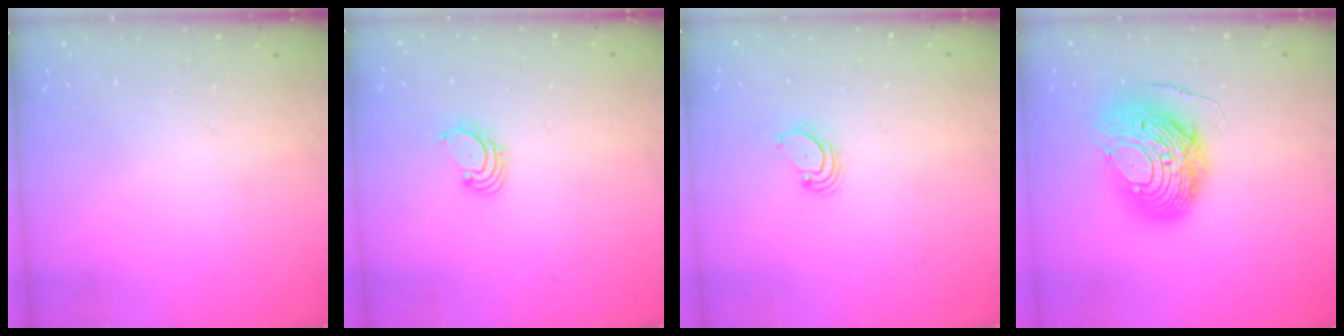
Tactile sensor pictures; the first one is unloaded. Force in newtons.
{"total": 1.6, "press": 1.6, "slide": 0.2}
{"total": 2.7, "press": 2.7, "slide": 0.3}
{"total": 13.5, "press": 13.4, "slide": 0.8}